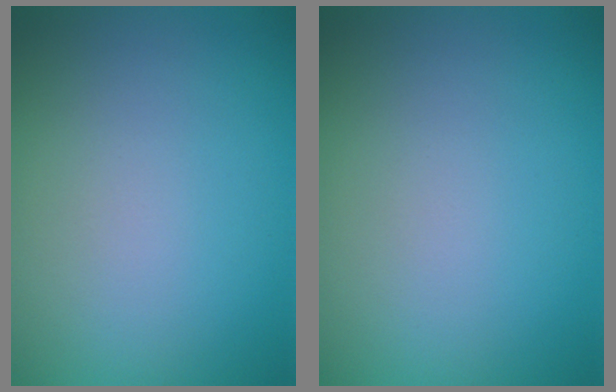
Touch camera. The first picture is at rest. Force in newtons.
{"total": 0.0}